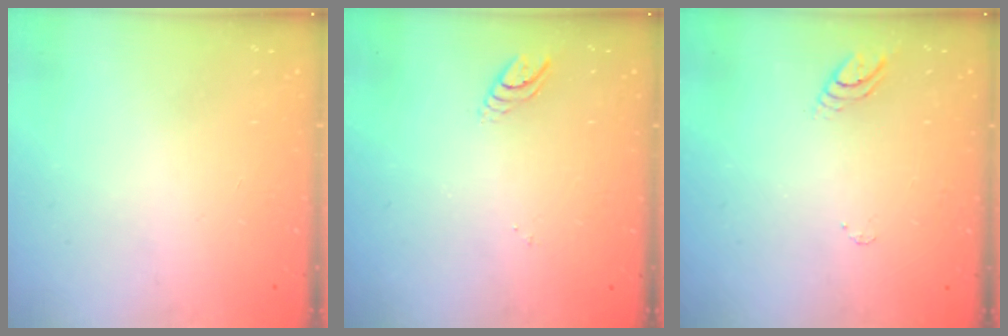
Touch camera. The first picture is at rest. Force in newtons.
{"total": 4.1, "press": 4.1, "slide": 0.2}
{"total": 3.9, "press": 3.9, "slide": 0.4}